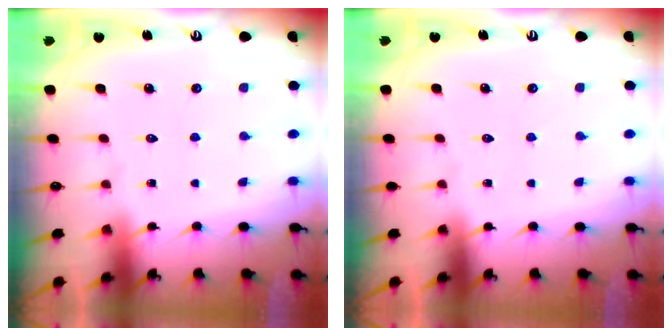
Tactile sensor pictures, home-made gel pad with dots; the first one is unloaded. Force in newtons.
{"total": 0.0}